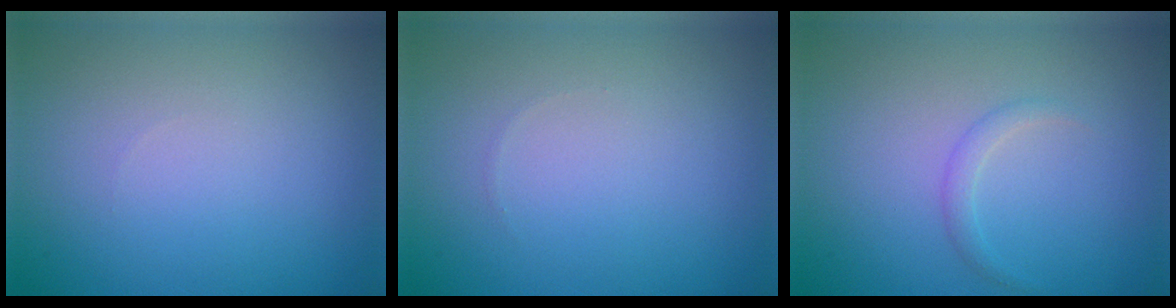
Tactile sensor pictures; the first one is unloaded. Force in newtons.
{"total": 0.0}
{"total": 1.0, "press": 1.0, "slide": 0.1}